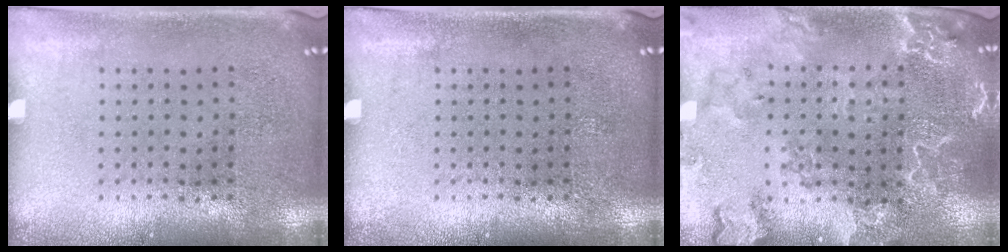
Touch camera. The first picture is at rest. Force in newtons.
{"total": 0.0}
{"total": 2.7, "press": 2.5, "slide": 1.0}